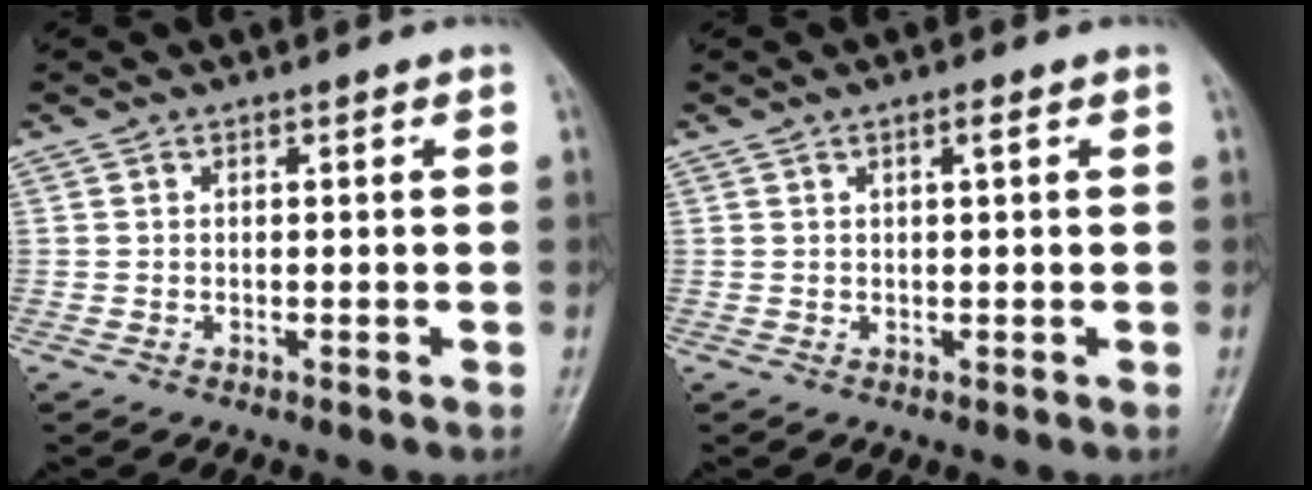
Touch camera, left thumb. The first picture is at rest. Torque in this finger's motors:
{"motor_torque": [-0.33, -0.28, 0.09, 0.06, -0.07]}